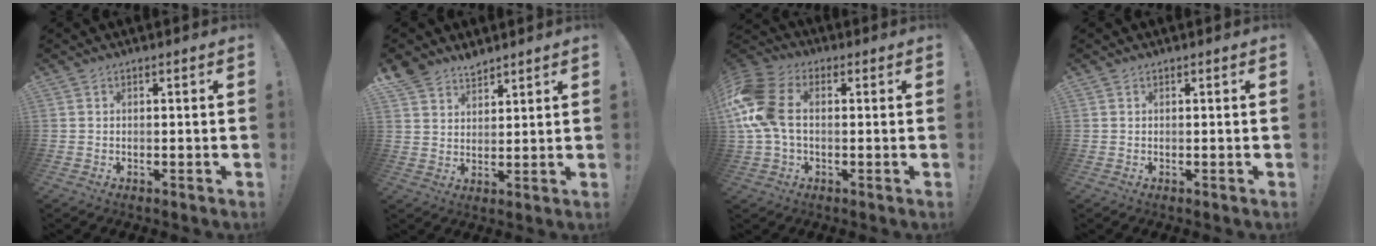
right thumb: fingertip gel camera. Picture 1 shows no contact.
{"total": 5.9, "force": [5.2, 2.7, 0.7], "torque": [-0.014, -0.041, 0.099]}
{"total": 14.6, "force": [1.0, 9.4, 11.1], "torque": [-0.244, 0.009, 0.020]}
{"total": 0.0}